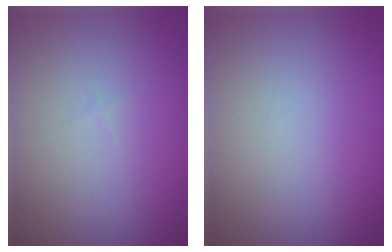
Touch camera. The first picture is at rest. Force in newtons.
{"total": 0.0}